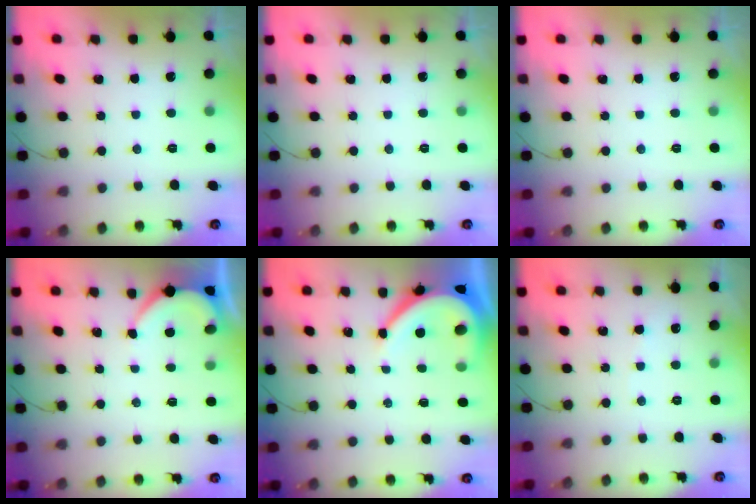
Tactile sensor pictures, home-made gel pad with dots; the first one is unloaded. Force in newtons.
{"total": 0.0}
{"total": 0.0}
{"total": 2.6, "press": 2.6, "slide": 0.4}
{"total": 8.3, "press": 8.2, "slide": 1.1}
{"total": 2.7, "press": 2.6, "slide": 0.4}